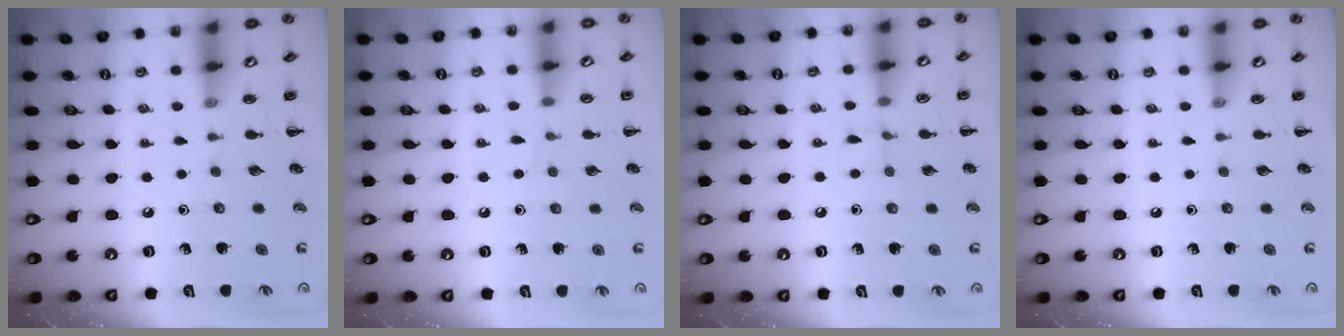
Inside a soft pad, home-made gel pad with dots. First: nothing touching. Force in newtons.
{"total": 2.7, "press": 2.5, "slide": 1.0}
{"total": 4.9, "press": 4.6, "slide": 1.6}
{"total": 0.0}